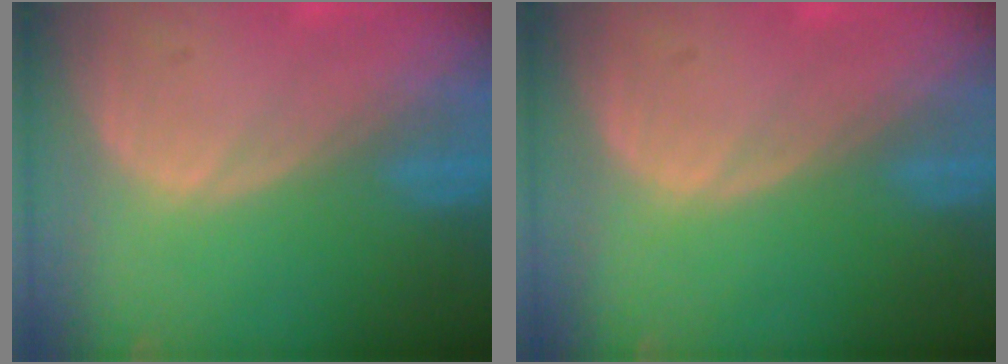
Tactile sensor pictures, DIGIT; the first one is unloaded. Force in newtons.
{"total": 0.0}